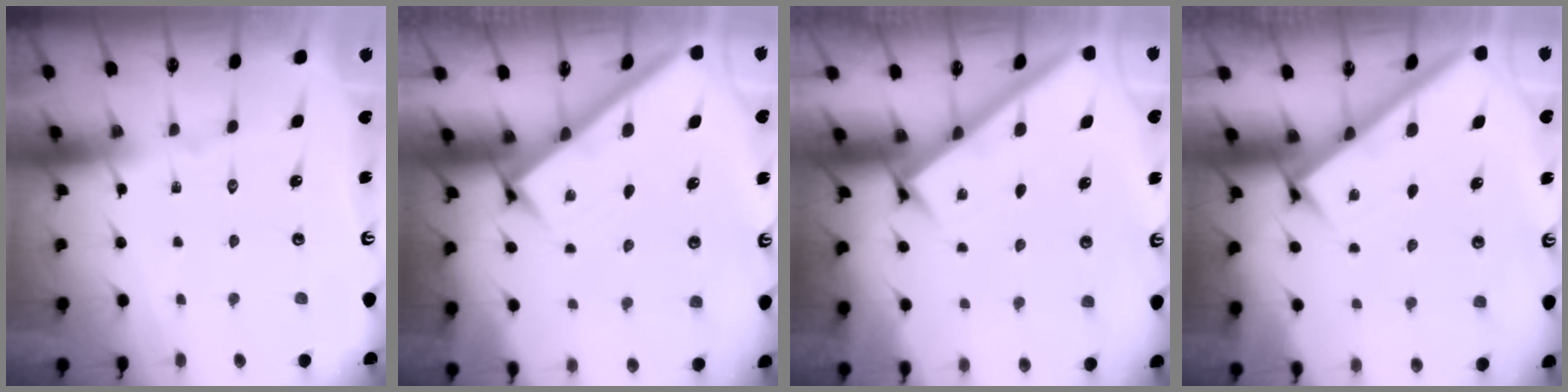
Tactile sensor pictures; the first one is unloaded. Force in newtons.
{"total": 2.4, "press": 2.4, "slide": 0.2}
{"total": 2.7, "press": 2.6, "slide": 0.3}
{"total": 2.6, "press": 2.5, "slide": 0.3}